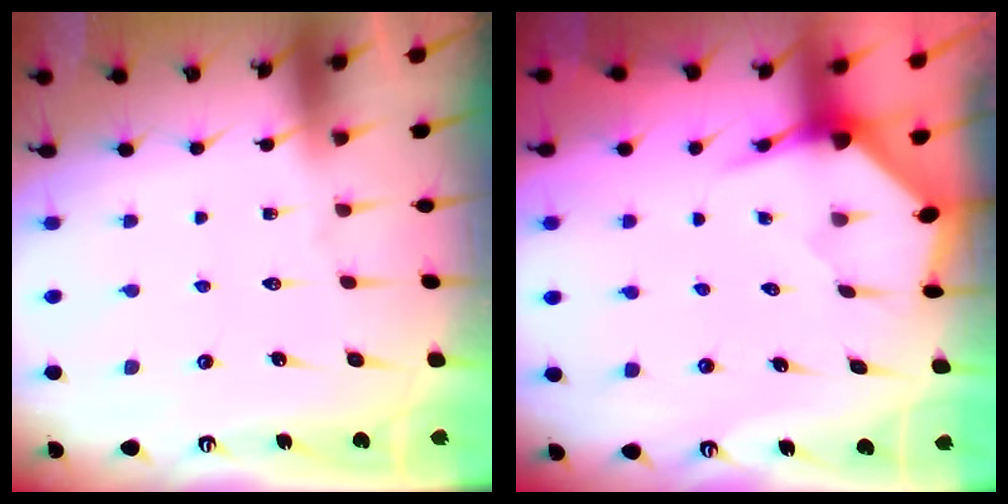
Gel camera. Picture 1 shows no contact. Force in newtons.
{"total": 3.6, "press": 3.6, "slide": 0.4}